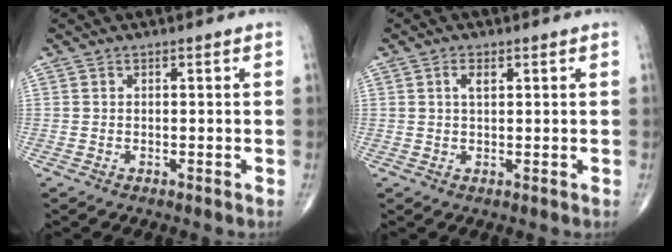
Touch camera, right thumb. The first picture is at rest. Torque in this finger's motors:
{"motor_torque": [0.03, 0.11, 0.27, 0.27, 0.02]}